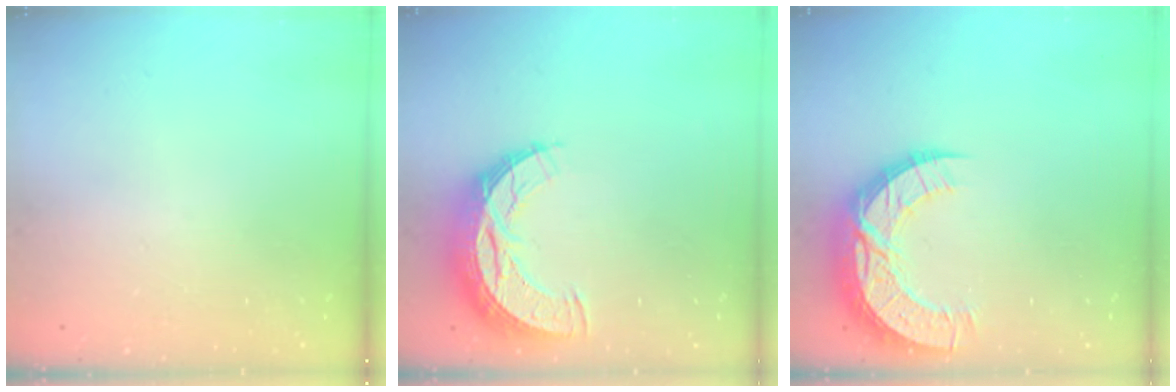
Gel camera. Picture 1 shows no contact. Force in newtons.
{"total": 11.1, "press": 11.1, "slide": 0.7}
{"total": 13.7, "press": 13.7, "slide": 1.0}